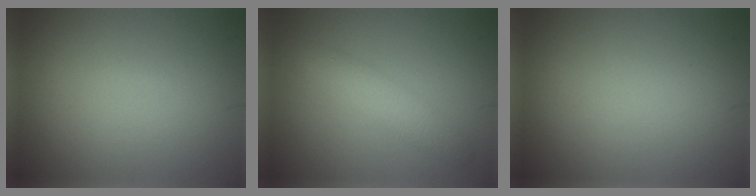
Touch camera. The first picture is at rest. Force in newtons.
{"total": 2.8, "press": 2.8, "slide": 0.0}
{"total": 0.0}